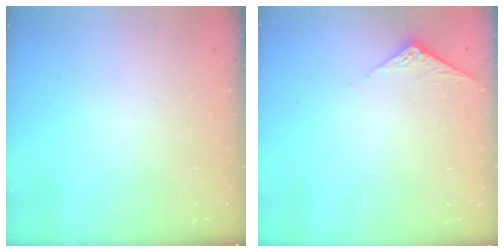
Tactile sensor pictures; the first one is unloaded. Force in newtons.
{"total": 3.7, "press": 3.7, "slide": 0.4}